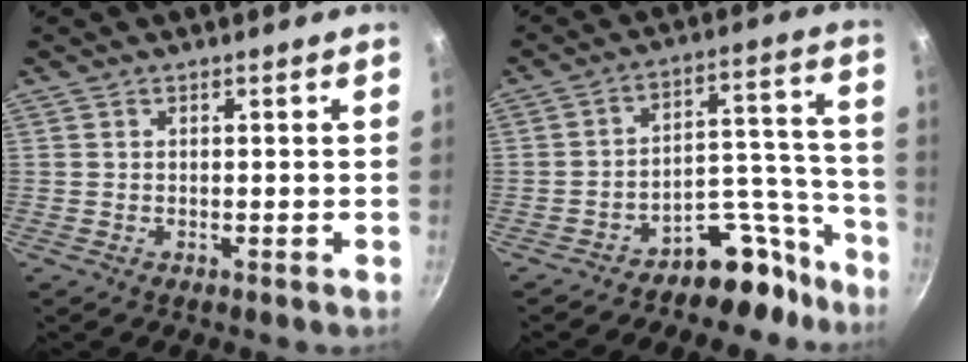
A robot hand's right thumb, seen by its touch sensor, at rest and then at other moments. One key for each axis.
{"total": 10.7, "fx": -8.6, "fy": 4.7, "fz": 4.3, "tx": -0.015, "ty": 0.131, "tz": -0.135}